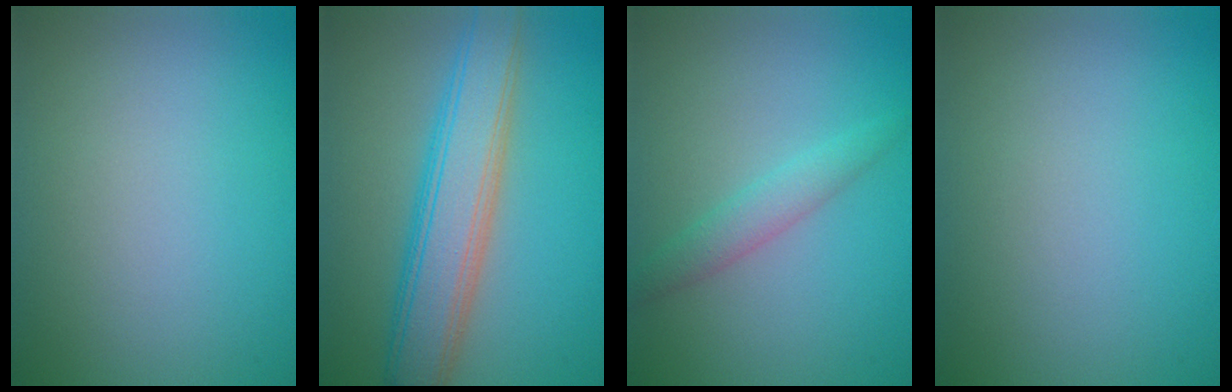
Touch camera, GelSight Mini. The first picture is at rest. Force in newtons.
{"total": 6.5, "press": 6.5, "slide": 0.1}
{"total": 2.0, "press": 2.0, "slide": 0.0}
{"total": 0.0}